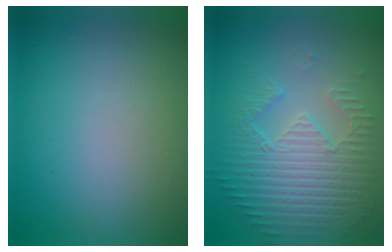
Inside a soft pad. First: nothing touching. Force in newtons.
{"total": 3.8, "press": 3.6, "slide": 1.3}